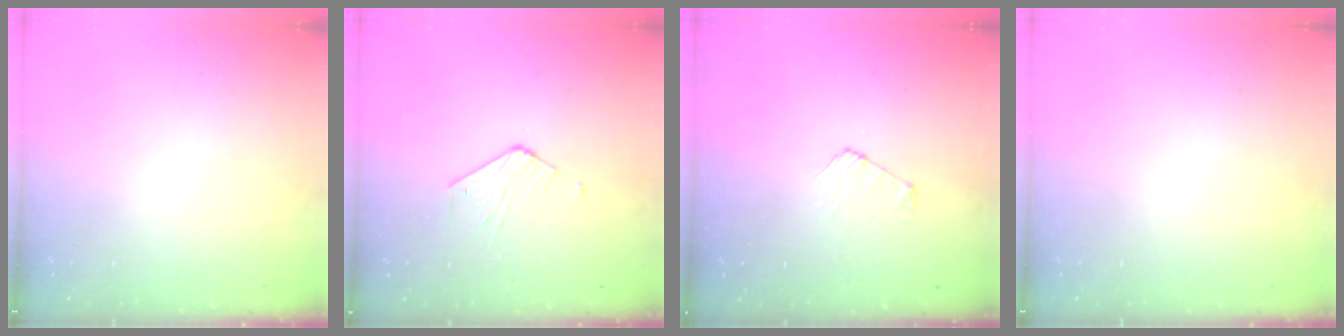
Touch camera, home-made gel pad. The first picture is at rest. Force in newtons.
{"total": 2.8, "press": 2.8, "slide": 0.2}
{"total": 4.3, "press": 4.3, "slide": 0.4}
{"total": 0.0}